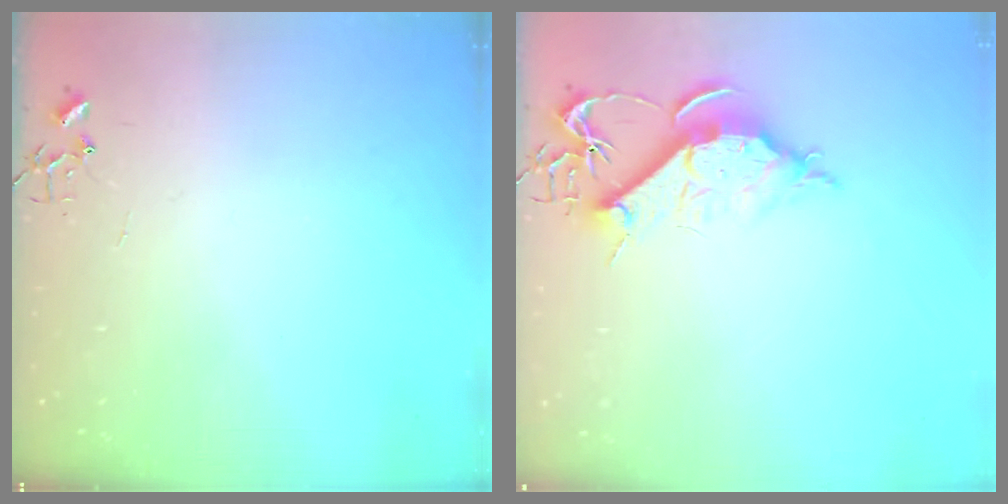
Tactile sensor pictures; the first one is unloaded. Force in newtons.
{"total": 11.1, "press": 11.1, "slide": 1.2}